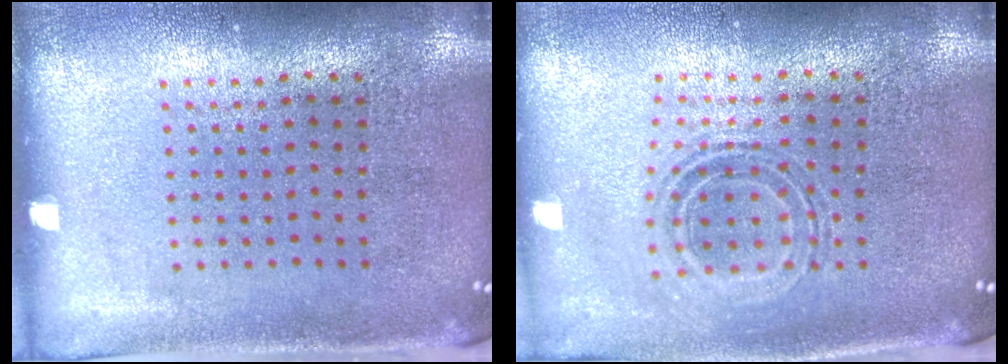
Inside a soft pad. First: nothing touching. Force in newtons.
{"total": 0.8, "press": 0.8, "slide": 0.1}